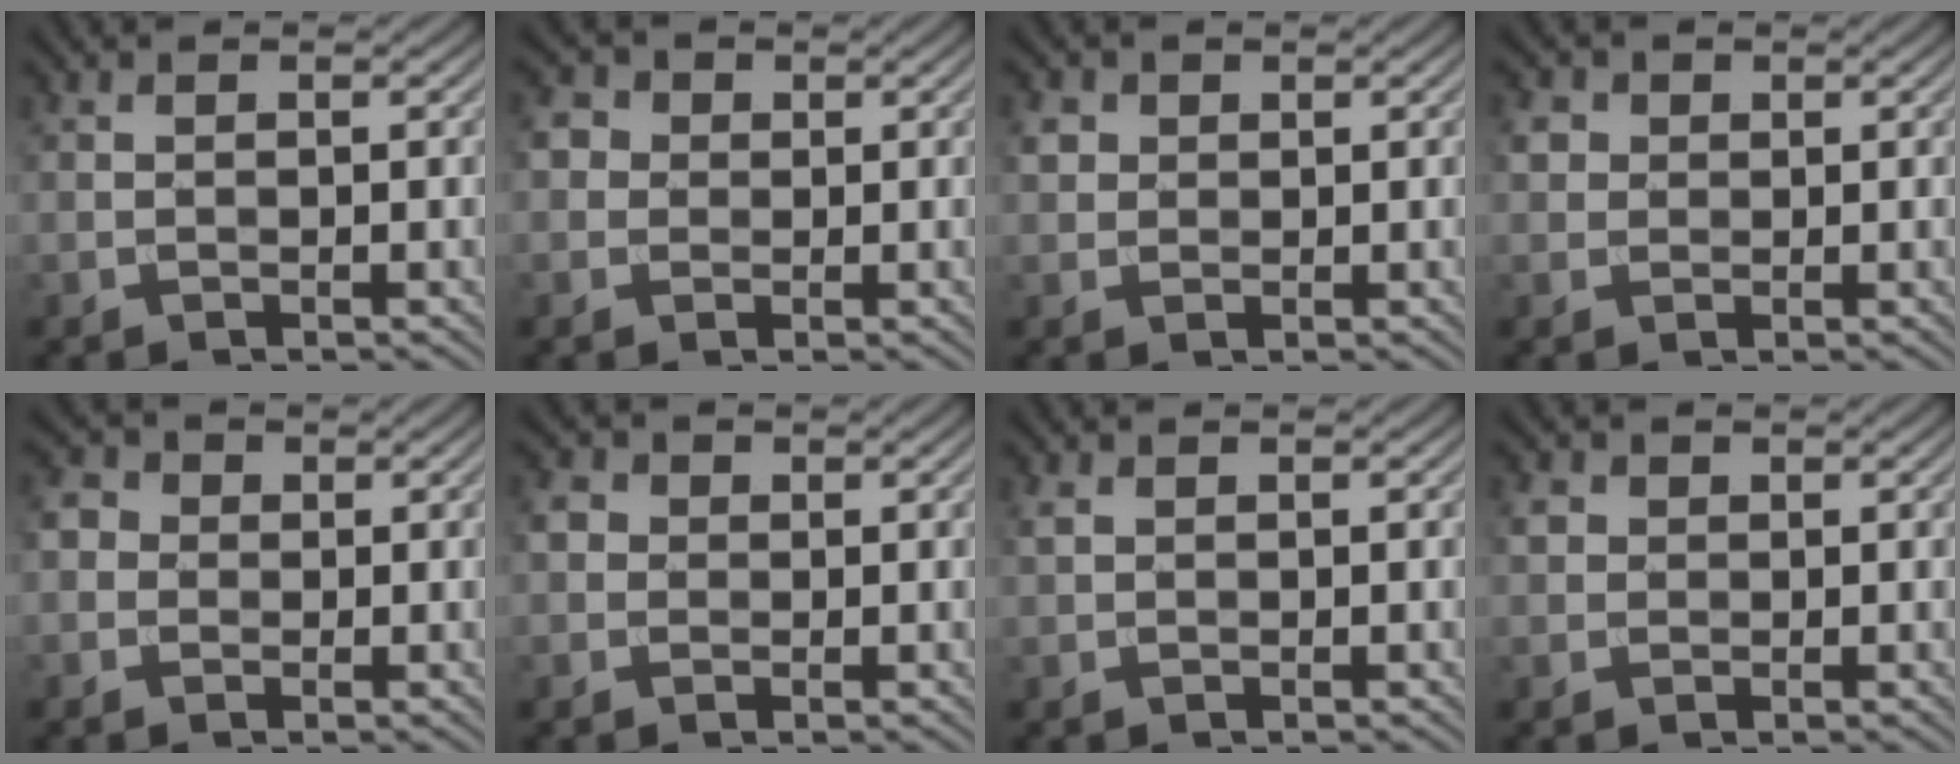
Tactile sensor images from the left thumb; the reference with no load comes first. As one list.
[{"total": 3.1, "force": [0.5, 2.8, 1.1], "torque": [-0.033, 0.008, 0.001]}, {"total": 2.1, "force": [0.7, 1.9, 0.7], "torque": [-0.019, 0.000, 0.012]}, {"total": 2.6, "force": [0.7, 2.3, 0.9], "torque": [-0.026, 0.002, 0.011]}, {"total": 2.8, "force": [0.0, 2.7, 1.0], "torque": [-0.029, 0.005, -0.007]}, {"total": 2.6, "force": [0.3, 2.4, 0.9], "torque": [-0.031, 0.006, -0.001]}, {"total": 1.0, "force": [0.5, 0.6, 0.5], "torque": [-0.016, 0.002, 0.011]}, {"total": 1.8, "force": [0.5, 1.7, 0.6], "torque": [-0.016, 0.001, 0.006]}]